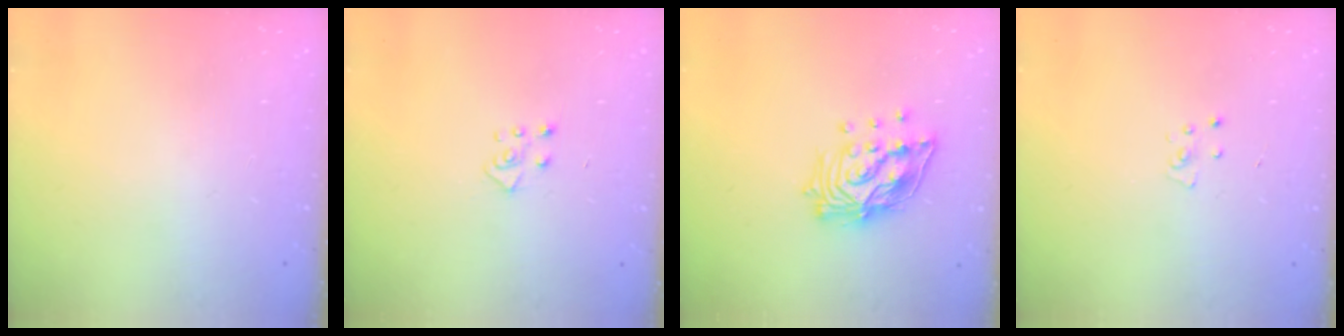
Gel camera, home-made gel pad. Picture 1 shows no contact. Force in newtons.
{"total": 5.5, "press": 5.5, "slide": 0.5}
{"total": 16.0, "press": 15.9, "slide": 2.0}
{"total": 2.7, "press": 2.7, "slide": 0.3}